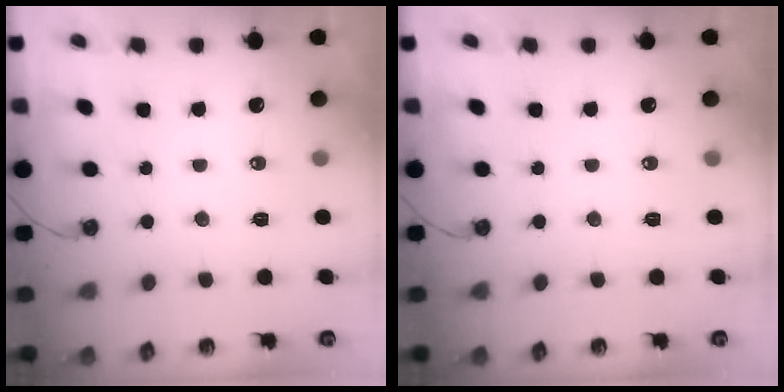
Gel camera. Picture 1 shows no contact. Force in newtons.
{"total": 0.0}